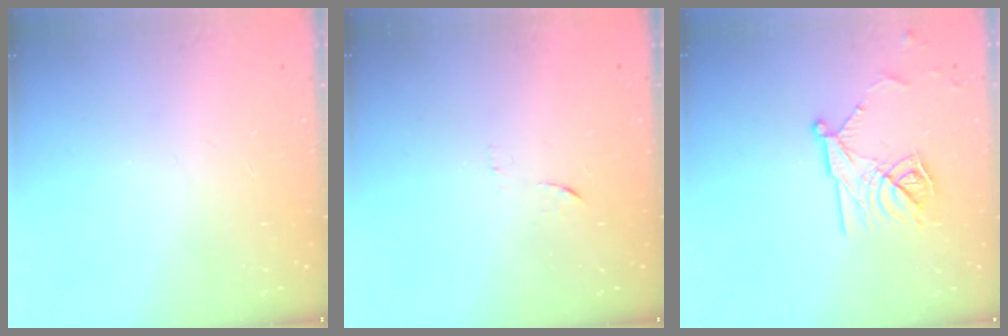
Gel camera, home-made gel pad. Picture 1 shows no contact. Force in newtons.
{"total": 5.8, "press": 5.7, "slide": 0.4}
{"total": 13.5, "press": 13.5, "slide": 0.2}